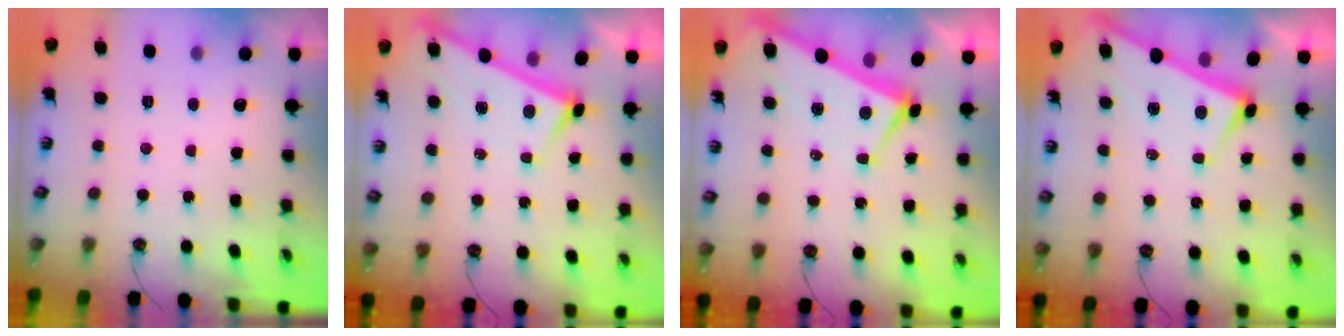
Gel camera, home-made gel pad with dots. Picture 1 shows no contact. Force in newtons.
{"total": 3.7, "press": 3.7, "slide": 0.1}
{"total": 2.5, "press": 2.4, "slide": 0.8}
{"total": 2.7, "press": 2.7, "slide": 0.2}